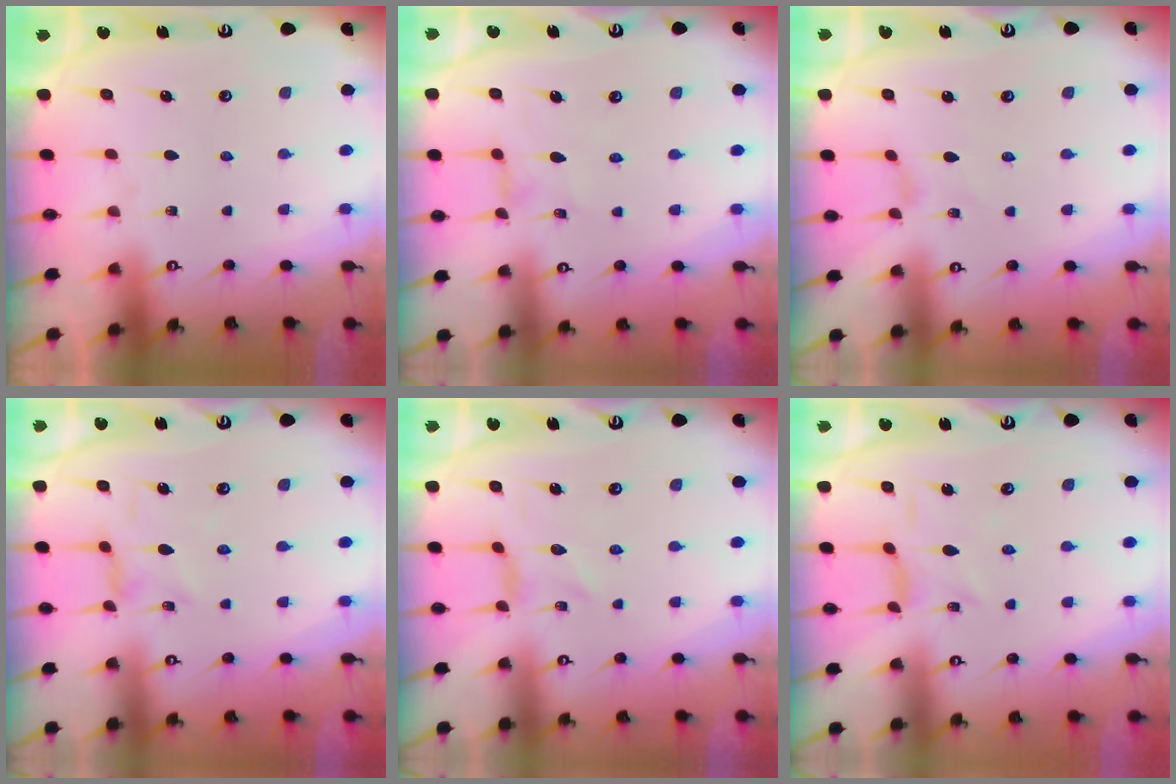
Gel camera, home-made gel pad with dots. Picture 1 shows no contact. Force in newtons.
{"total": 0.6, "press": 0.6, "slide": 0.3}
{"total": 0.5, "press": 0.5, "slide": 0.2}
{"total": 2.2, "press": 2.1, "slide": 0.5}
{"total": 0.0}
{"total": 2.3, "press": 2.3, "slide": 0.5}